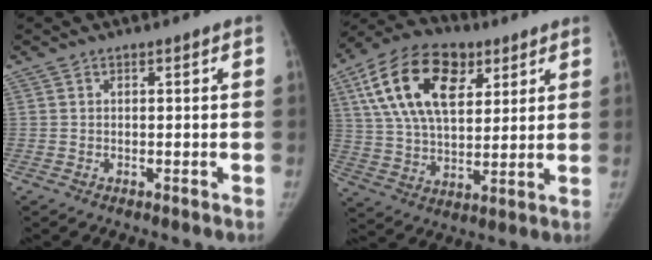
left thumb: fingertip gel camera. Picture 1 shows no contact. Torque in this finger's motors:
{"motor_torque": [1.87, 1.41, 1.37, -1.40, 0.59]}